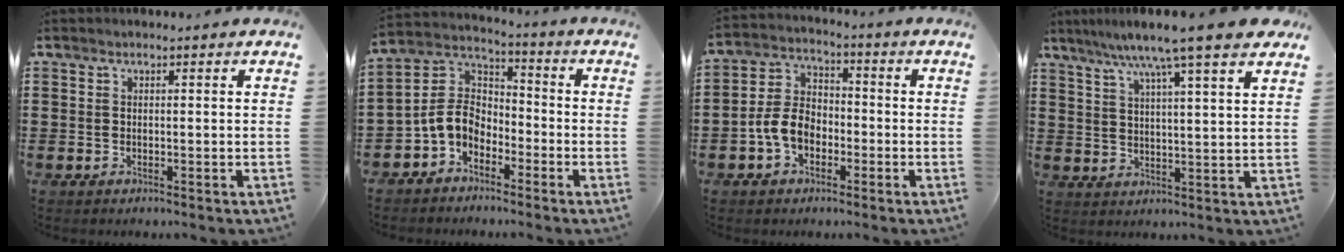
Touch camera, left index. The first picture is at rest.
{"total": 6.4, "force": [-3.2, 4.7, 2.9], "torque": [-0.091, 0.005, -0.073]}
{"total": 6.5, "force": [-2.7, 4.5, 3.9], "torque": [-0.099, 0.011, -0.059]}
{"total": 8.1, "force": [6.4, -0.3, 5.0], "torque": [-0.109, -0.026, 0.104]}